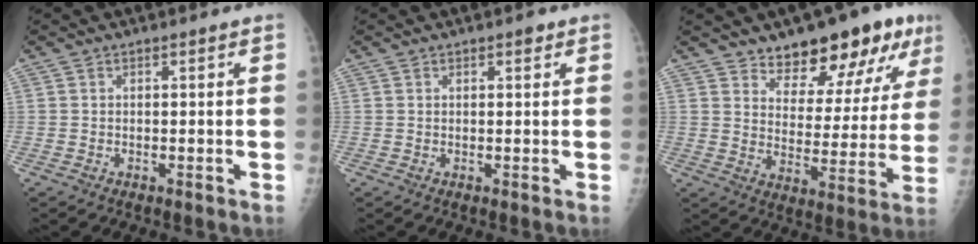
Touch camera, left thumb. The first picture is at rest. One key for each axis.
{"total": 1.2, "fx": 0.7, "fy": 0.6, "fz": 0.8, "tx": -0.006, "ty": -0.001, "tz": 0.007}
{"total": 16.0, "fx": 11.1, "fy": 6.5, "fz": 9.5, "tx": -0.083, "ty": -0.067, "tz": 0.160}